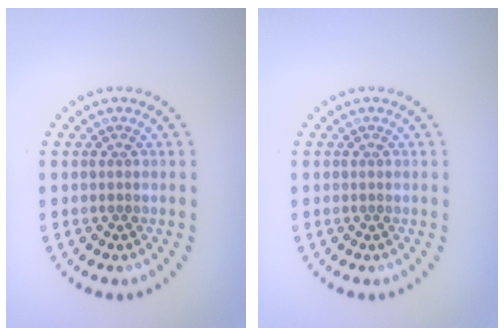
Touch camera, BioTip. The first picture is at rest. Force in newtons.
{"total": 0.0}